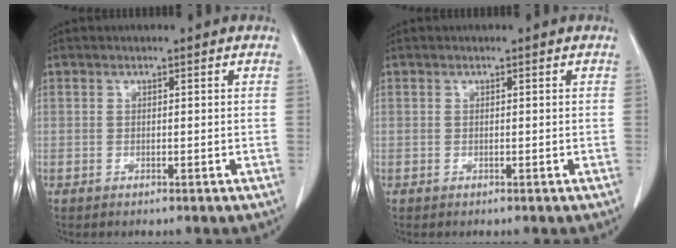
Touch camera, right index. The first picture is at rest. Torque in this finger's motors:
{"motor_torque": [0.00, 0.00, 0.00, 0.00]}